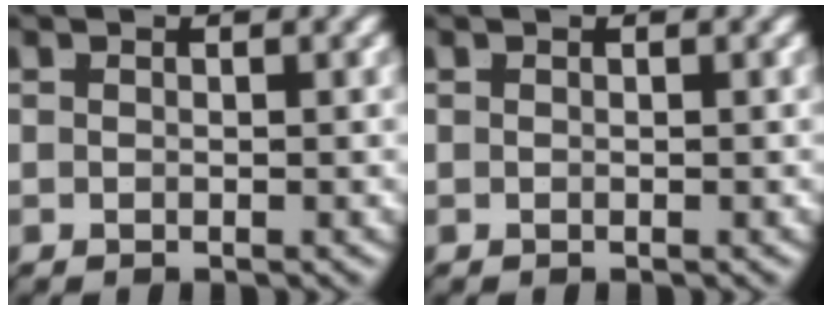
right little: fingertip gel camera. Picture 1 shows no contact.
{"total": 0.0}